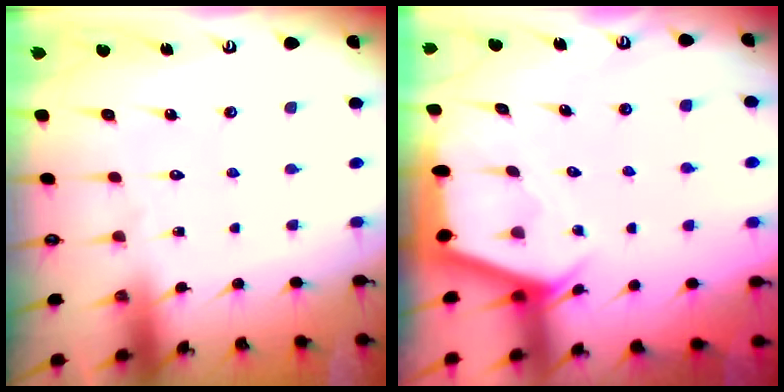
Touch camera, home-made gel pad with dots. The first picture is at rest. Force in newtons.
{"total": 2.8, "press": 2.8, "slide": 0.4}